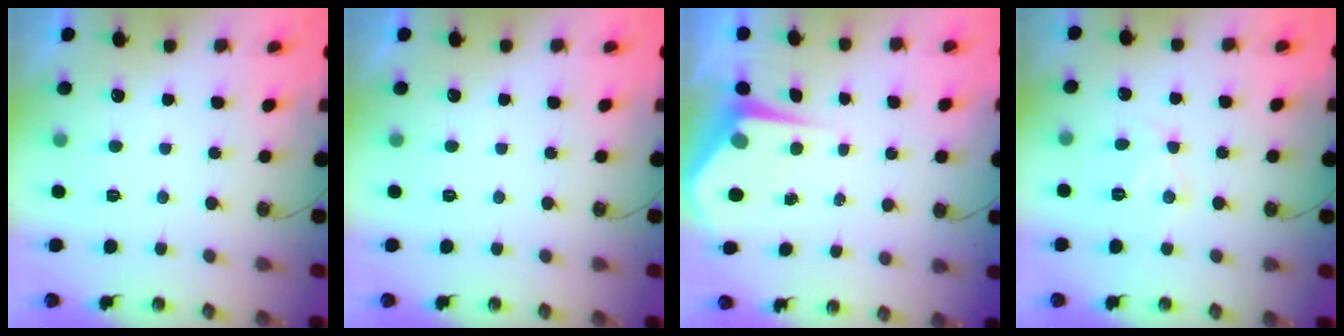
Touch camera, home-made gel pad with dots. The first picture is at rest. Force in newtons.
{"total": 0.0}
{"total": 5.0, "press": 5.0, "slide": 0.6}
{"total": 8.9, "press": 8.9, "slide": 0.4}